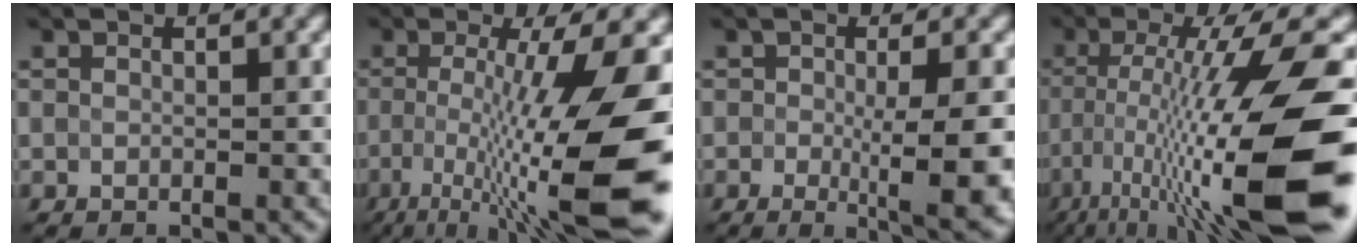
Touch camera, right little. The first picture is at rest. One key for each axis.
{"total": 13.0, "fx": -3.0, "fy": 2.8, "fz": 12.4, "tx": -0.190, "ty": -0.006, "tz": -0.045}
{"total": 6.6, "fx": -1.6, "fy": 1.5, "fz": 6.2, "tx": -0.087, "ty": -0.005, "tz": -0.018}
{"total": 14.4, "fx": -4.8, "fy": 3.2, "fz": 13.2, "tx": -0.217, "ty": 0.008, "tz": -0.075}